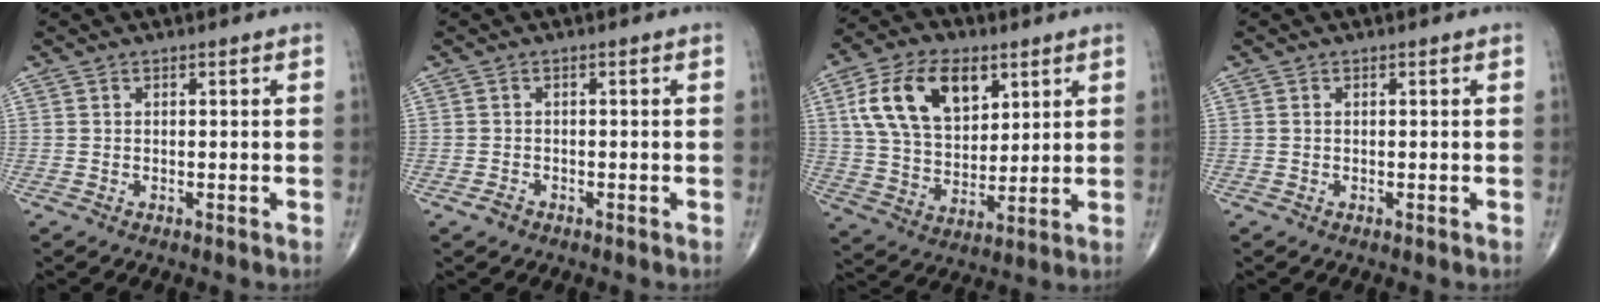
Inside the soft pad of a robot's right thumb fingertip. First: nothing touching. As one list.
[{"total": 1.3, "force": [-0.9, 0.9, 0.4], "torque": [-0.010, 0.004, -0.018]}, {"total": 16.6, "force": [6.6, 10.2, 11.4], "torque": [-0.182, -0.014, 0.126]}, {"total": 0.0}]